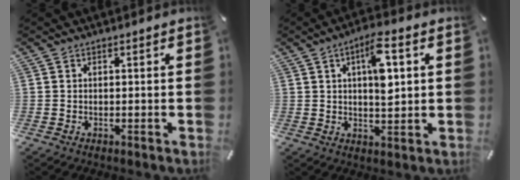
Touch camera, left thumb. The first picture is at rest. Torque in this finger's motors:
{"motor_torque": [0.30, -0.12, 0.48, 0.32, 0.12]}